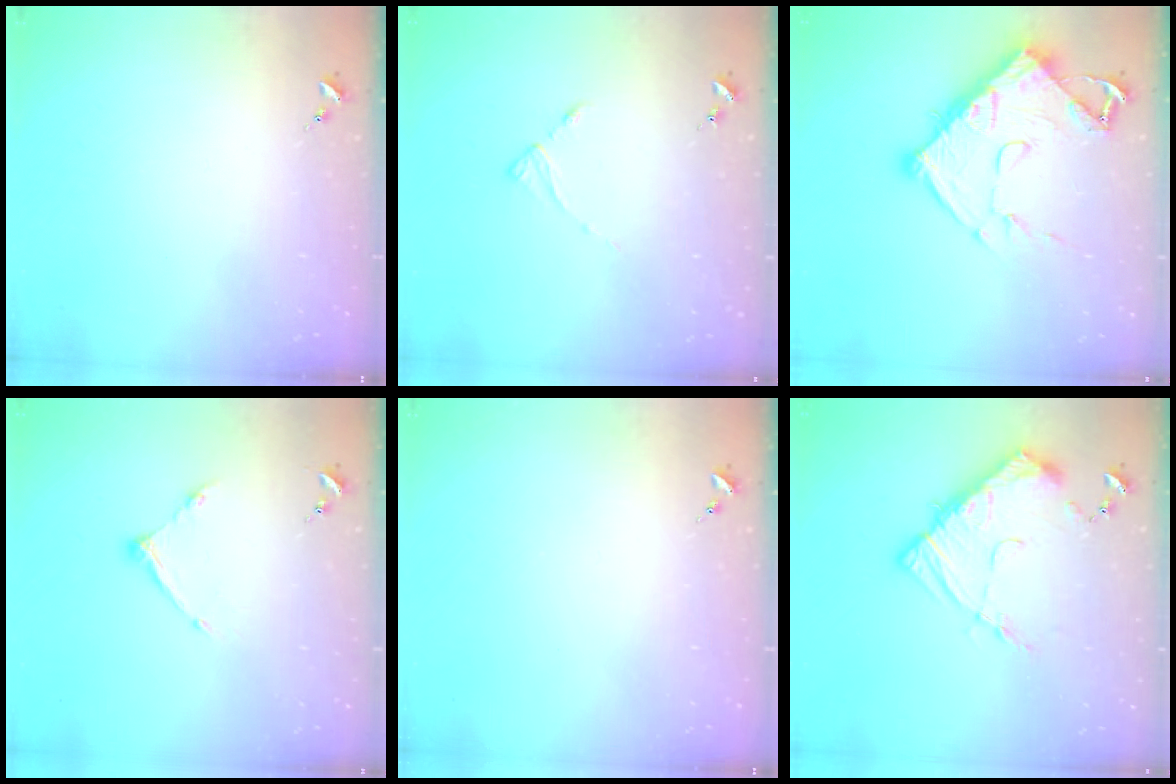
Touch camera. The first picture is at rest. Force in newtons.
{"total": 2.7, "press": 2.7, "slide": 0.4}
{"total": 16.4, "press": 16.4, "slide": 1.4}
{"total": 8.6, "press": 8.6, "slide": 0.5}
{"total": 0.0}
{"total": 14.8, "press": 14.7, "slide": 1.4}